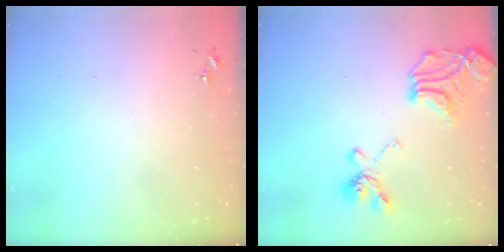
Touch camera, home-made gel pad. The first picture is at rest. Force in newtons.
{"total": 21.1, "press": 21.0, "slide": 2.5}